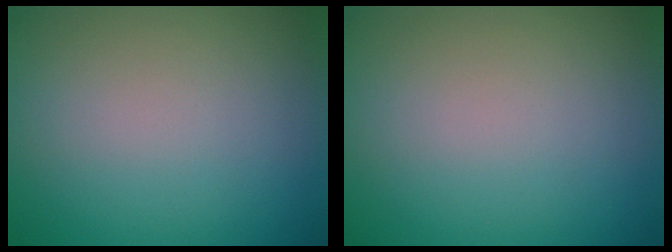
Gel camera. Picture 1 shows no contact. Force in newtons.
{"total": 0.0}